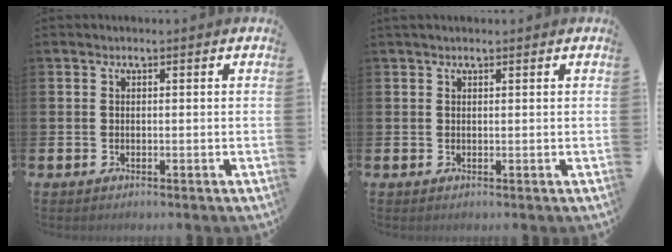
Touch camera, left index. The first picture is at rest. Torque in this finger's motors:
{"motor_torque": [-0.01, -0.18, -0.09, 0.00]}